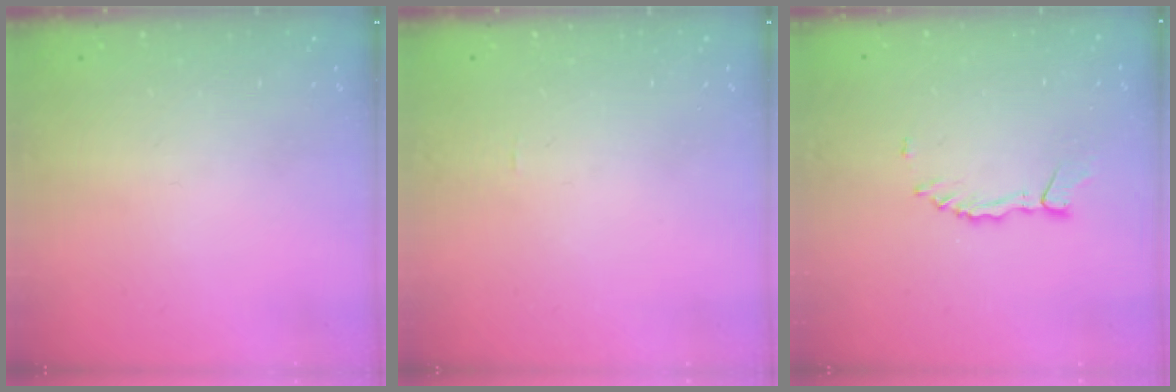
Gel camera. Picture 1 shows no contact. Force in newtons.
{"total": 0.0}
{"total": 2.7, "press": 2.7, "slide": 0.3}